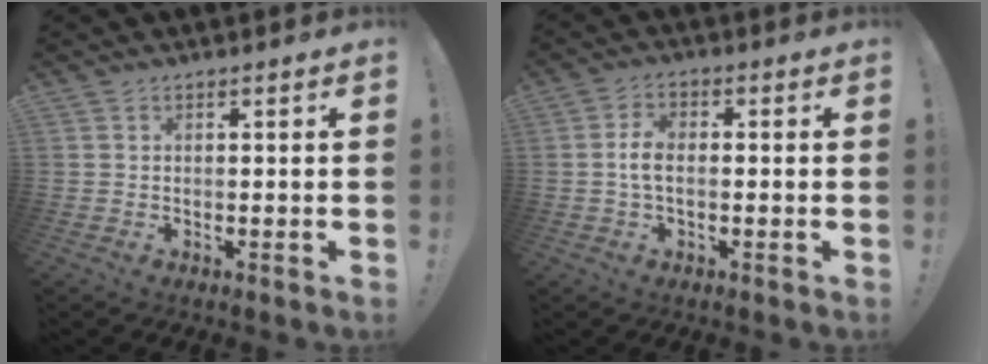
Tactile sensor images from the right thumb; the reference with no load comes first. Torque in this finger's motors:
{"motor_torque": [-0.29, 0.01, 0.03, 0.10, 0.07]}